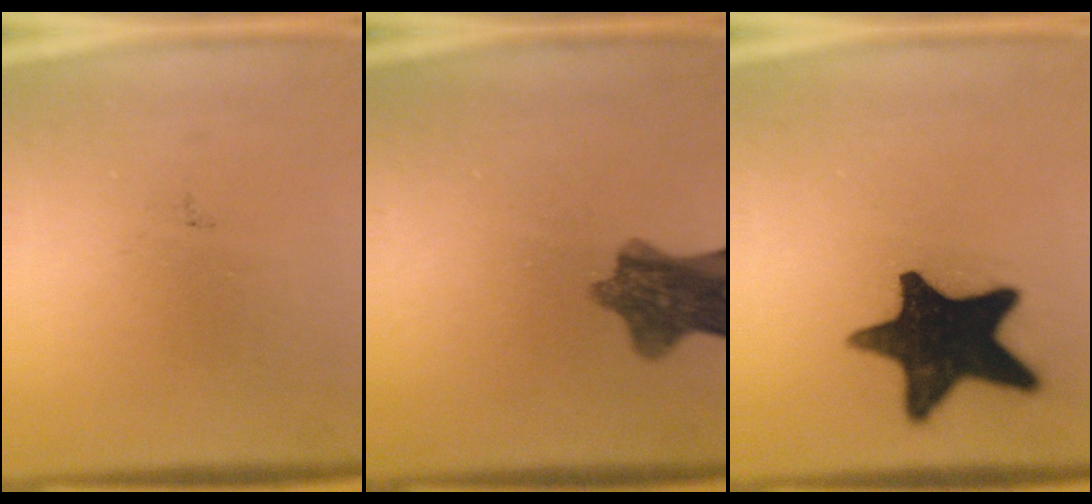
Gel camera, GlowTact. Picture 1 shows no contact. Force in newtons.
{"total": 8.6}
{"total": 17.2}